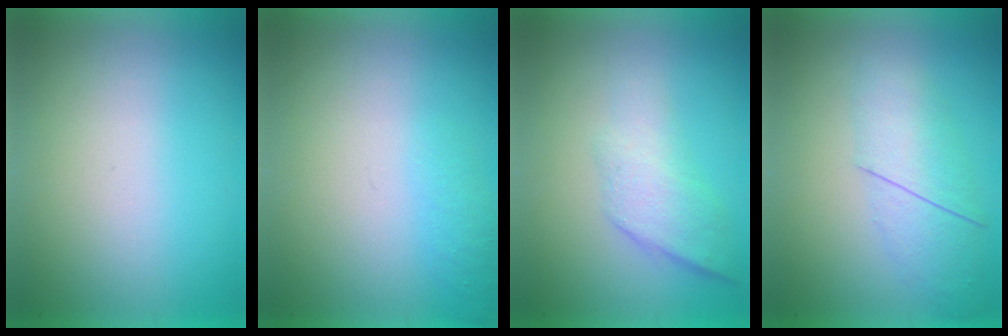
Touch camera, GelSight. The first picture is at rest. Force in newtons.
{"total": 1.1}
{"total": 2.2}
{"total": 2.4}